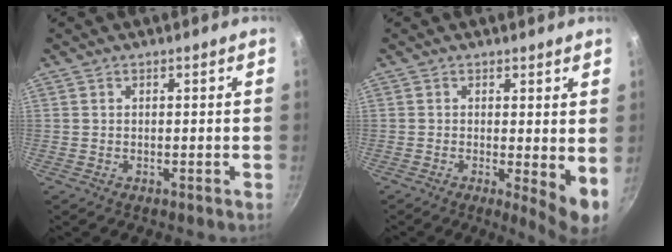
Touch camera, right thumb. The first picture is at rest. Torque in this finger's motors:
{"motor_torque": [-0.50, 0.85, -0.04, 0.19, 0.06]}